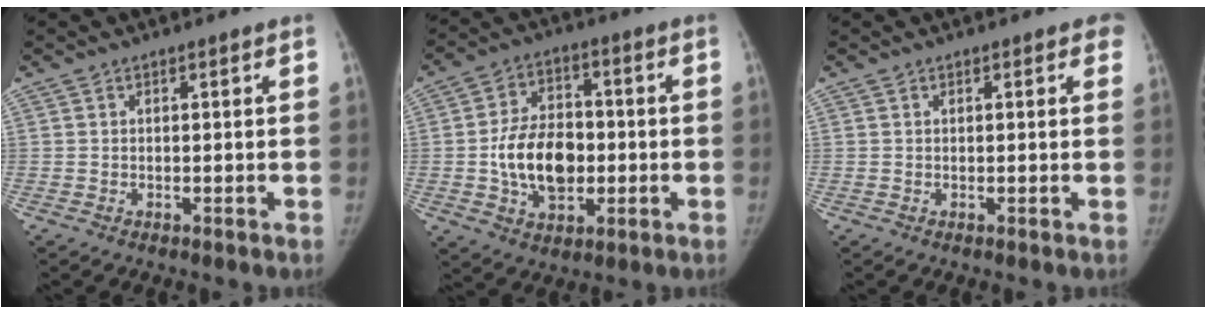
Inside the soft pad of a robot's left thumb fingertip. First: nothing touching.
{"total": 13.5, "force": [-1.7, 9.4, 9.6], "torque": [-0.134, 0.017, -0.028]}
{"total": 1.5, "force": [0.9, 0.8, 0.8], "torque": [0.008, 0.000, 0.001]}